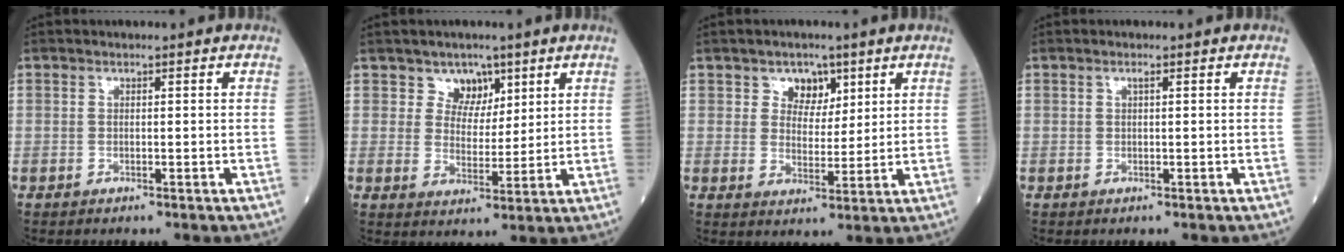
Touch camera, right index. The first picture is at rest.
{"total": 4.6, "force": [3.0, 3.3, 1.0], "torque": [-0.008, -0.001, 0.053]}
{"total": 4.5, "force": [2.6, 3.3, 1.8], "torque": [-0.021, 0.003, 0.043]}
{"total": 0.5, "force": [0.2, 0.0, 0.5], "torque": [-0.009, 0.001, 0.003]}